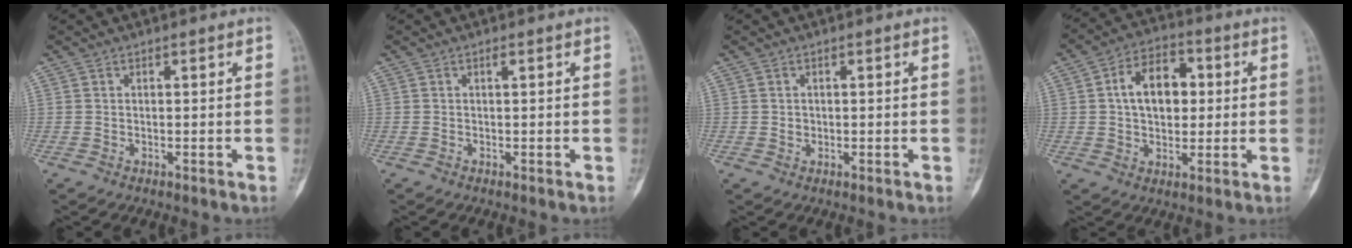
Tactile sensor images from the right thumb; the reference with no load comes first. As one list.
[{"total": 0.7, "force": [0.1, 0.2, 0.6], "torque": [-0.009, 0.001, 0.000]}, {"total": 0.9, "force": [0.0, 0.8, 0.3], "torque": [-0.003, 0.002, 0.001]}, {"total": 11.1, "force": [1.6, 7.4, 8.2], "torque": [-0.104, 0.015, 0.021]}]